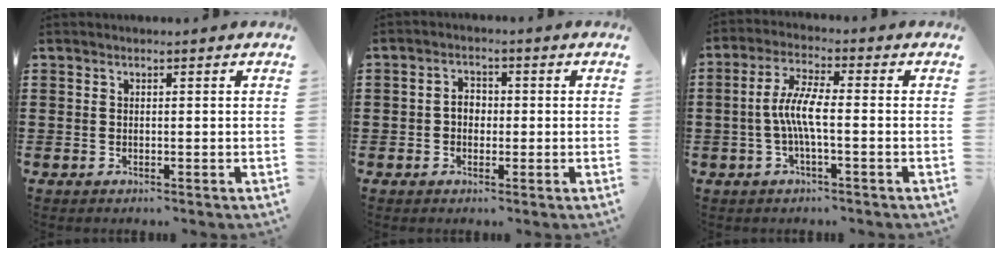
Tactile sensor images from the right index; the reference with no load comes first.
{"total": 2.4, "force": [-0.4, 1.8, 1.6], "torque": [-0.033, 0.006, -0.009]}
{"total": 5.9, "force": [-1.2, 1.0, 5.7], "torque": [-0.123, -0.006, -0.031]}